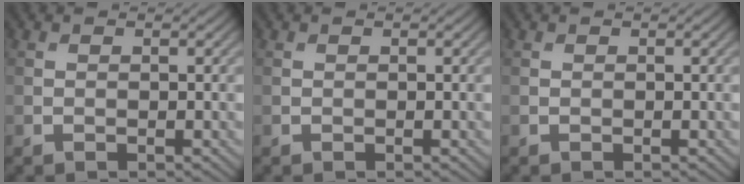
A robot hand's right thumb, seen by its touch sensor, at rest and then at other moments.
{"total": 0.0}
{"total": 0.0}